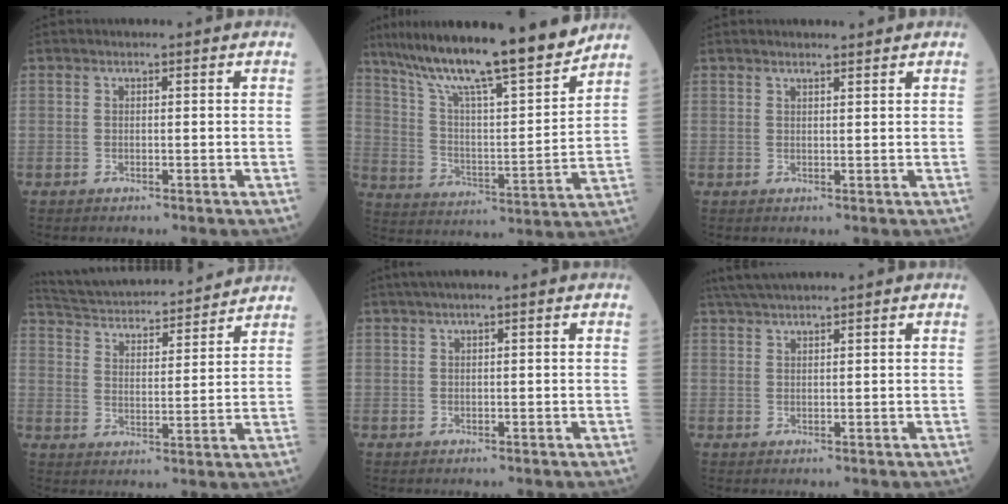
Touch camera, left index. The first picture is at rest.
{"total": 19.4, "force": [16.4, 0.7, 10.3], "torque": [-0.171, -0.005, 0.269]}
{"total": 2.4, "force": [2.3, 0.0, 0.7], "torque": [-0.010, 0.007, 0.031]}
{"total": 18.8, "force": [17.6, 2.7, 6.1], "torque": [-0.105, 0.024, 0.262]}
{"total": 2.0, "force": [1.1, -0.1, 1.6], "torque": [-0.036, 0.015, 0.021]}
{"total": 4.4, "force": [3.9, -0.3, 2.0], "torque": [-0.039, 0.026, 0.076]}